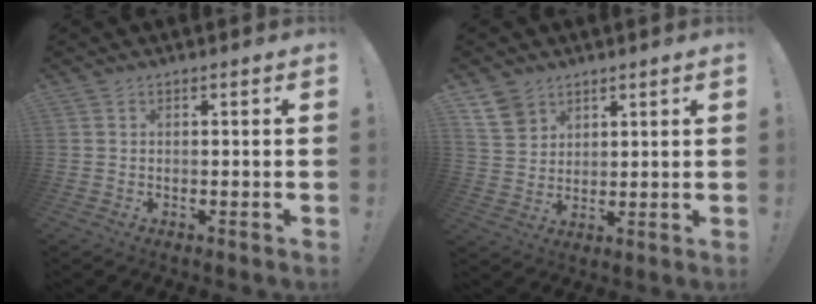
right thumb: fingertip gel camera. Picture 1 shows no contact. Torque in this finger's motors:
{"motor_torque": [-0.21, 0.22, -0.42, 0.35, -0.05]}